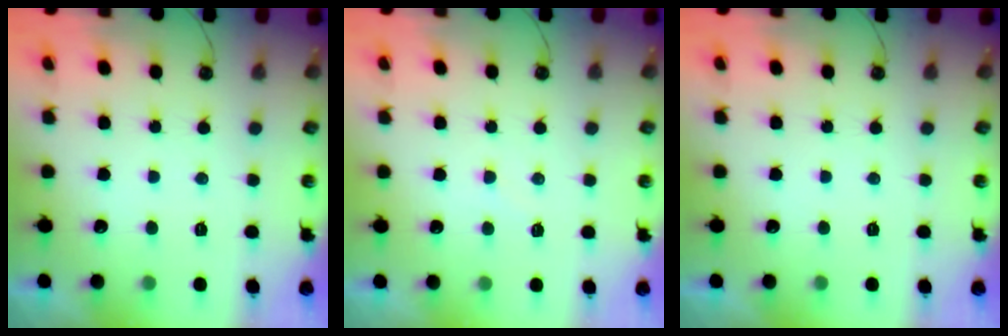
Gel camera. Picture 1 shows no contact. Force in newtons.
{"total": 4.1, "press": 4.0, "slide": 0.5}
{"total": 0.0}